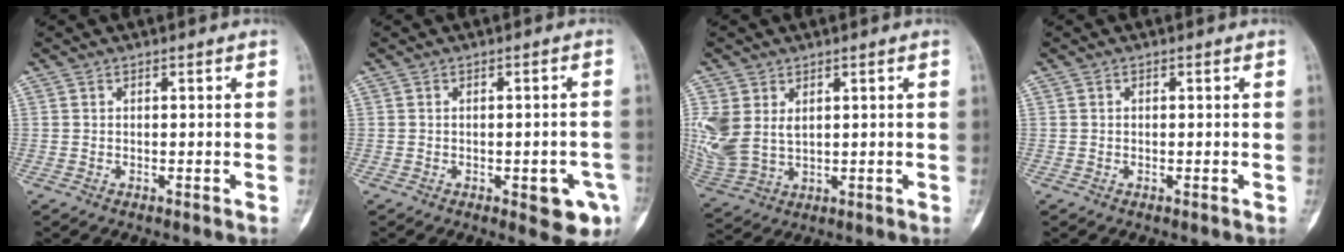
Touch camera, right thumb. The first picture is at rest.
{"total": 6.6, "force": [-2.5, 2.7, 5.5], "torque": [-0.048, 0.009, -0.022]}
{"total": 10.6, "force": [2.6, 7.6, 6.9], "torque": [-0.172, -0.009, 0.070]}
{"total": 0.0}